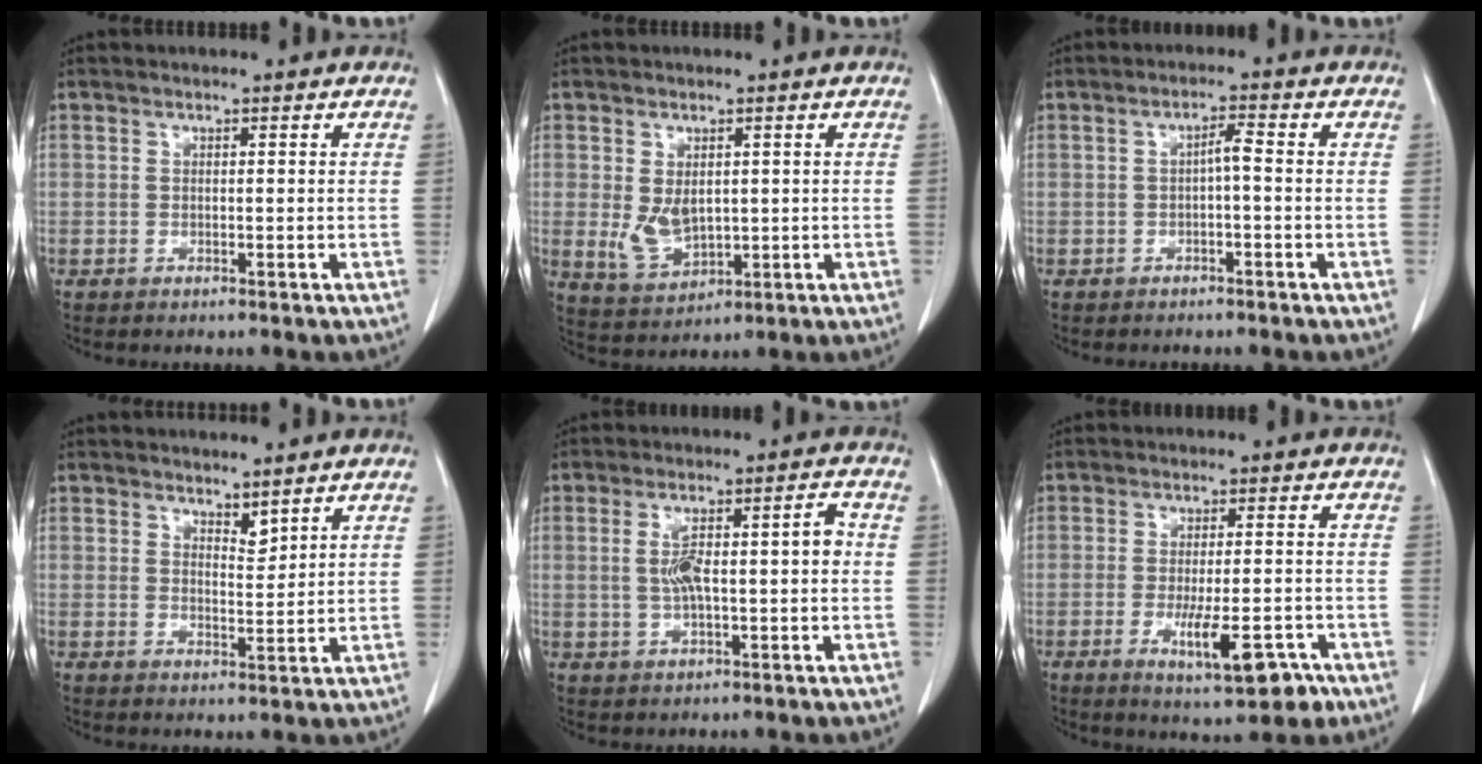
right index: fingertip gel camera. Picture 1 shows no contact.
{"total": 5.3, "force": [0.3, 3.2, 4.3], "torque": [-0.087, -0.007, 0.022]}
{"total": 2.2, "force": [-0.4, 0.2, 2.1], "torque": [-0.036, 0.006, -0.007]}
{"total": 2.5, "force": [2.1, 0.8, 1.1], "torque": [-0.019, -0.009, 0.042]}
{"total": 7.3, "force": [0.0, 1.7, 7.1], "torque": [-0.132, 0.022, 0.004]}
{"total": 8.8, "force": [-4.0, 2.2, 7.5], "torque": [-0.116, -0.011, -0.054]}